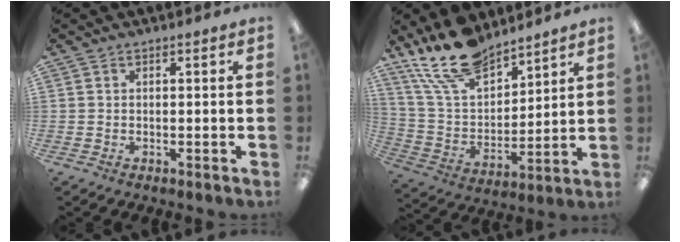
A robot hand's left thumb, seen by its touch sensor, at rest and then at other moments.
{"total": 17.7, "force": [13.6, 8.0, 8.0], "torque": [-0.168, -0.070, 0.252]}